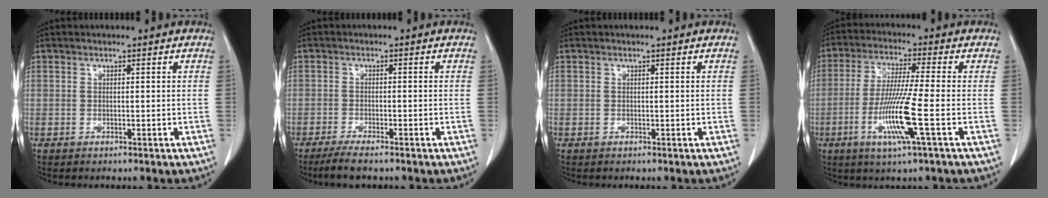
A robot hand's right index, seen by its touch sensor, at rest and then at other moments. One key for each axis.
{"total": 4.3, "fx": -3.4, "fy": 0.2, "fz": 2.6, "tx": -0.048, "ty": -0.010, "tz": -0.058}
{"total": 0.0}
{"total": 10.4, "fx": -3.3, "fy": -0.9, "fz": 9.9, "tx": -0.200, "ty": -0.020, "tz": -0.068}